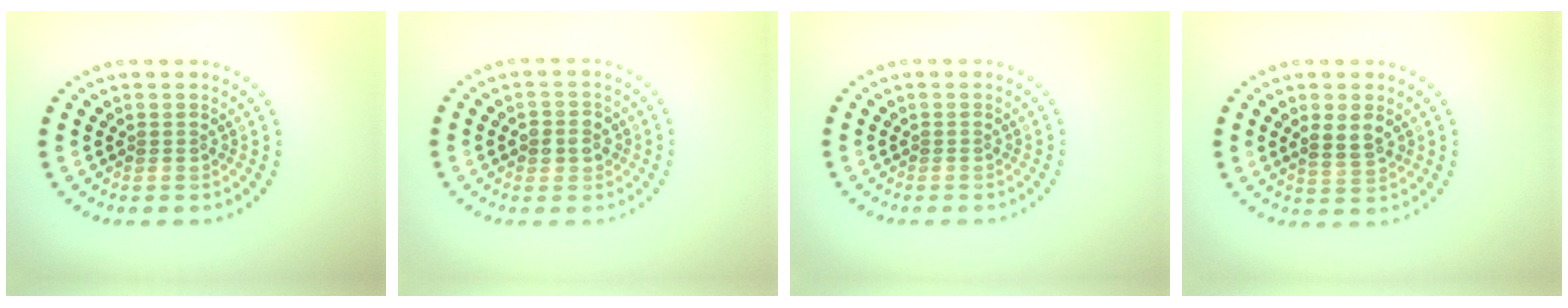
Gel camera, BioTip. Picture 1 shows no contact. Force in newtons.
{"total": 2.3, "press": 2.2, "slide": 0.8}
{"total": 0.0}
{"total": 2.4, "press": 2.3, "slide": 0.8}